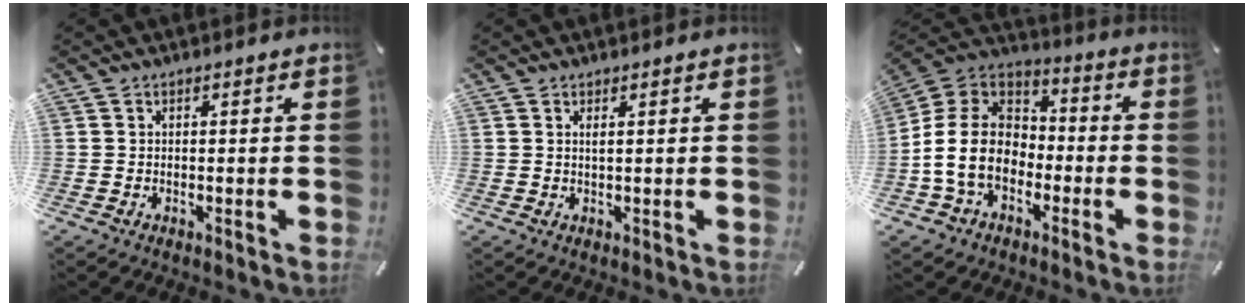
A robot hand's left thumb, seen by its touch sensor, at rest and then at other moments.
{"total": 1.0, "force": [0.4, 0.1, 0.9], "torque": [-0.019, -0.001, 0.007]}
{"total": 13.8, "force": [-4.7, 10.6, 7.4], "torque": [-0.176, 0.030, -0.086]}